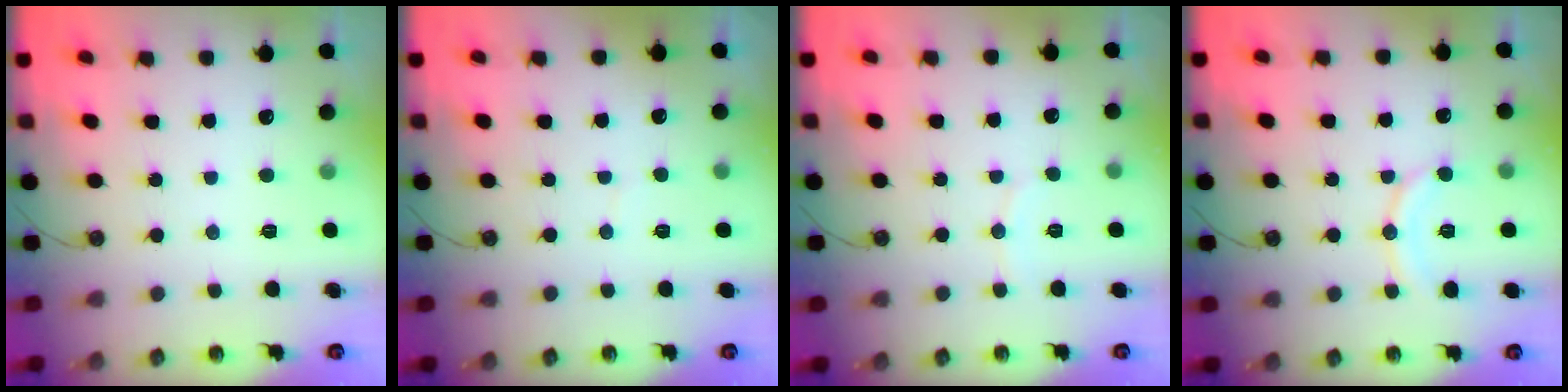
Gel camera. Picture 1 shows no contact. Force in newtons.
{"total": 1.6, "press": 1.5, "slide": 0.1}
{"total": 3.9, "press": 3.9, "slide": 0.5}
{"total": 8.9, "press": 8.9, "slide": 1.0}